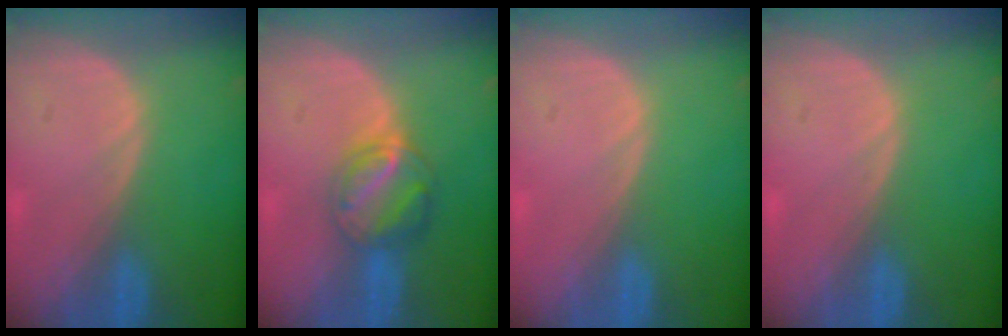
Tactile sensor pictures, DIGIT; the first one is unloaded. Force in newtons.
{"total": 5.7, "press": 5.5, "slide": 1.6}
{"total": 0.0}
{"total": 0.0}